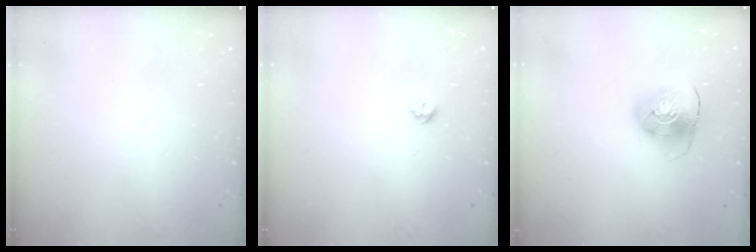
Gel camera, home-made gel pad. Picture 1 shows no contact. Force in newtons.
{"total": 5.3, "press": 5.3, "slide": 0.8}
{"total": 9.4, "press": 9.2, "slide": 1.5}